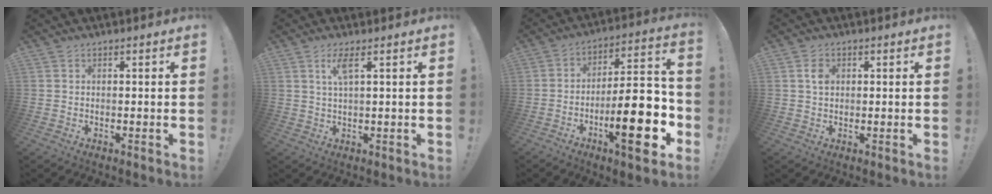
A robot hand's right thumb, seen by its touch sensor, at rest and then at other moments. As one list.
[{"total": 4.2, "force": [2.0, 0.4, 3.7], "torque": [-0.070, -0.001, 0.030]}, {"total": 21.2, "force": [-7.6, 5.8, 18.9], "torque": [-0.283, 0.035, -0.120]}, {"total": 3.2, "force": [0.6, 2.2, 2.2], "torque": [-0.027, 0.000, 0.008]}]